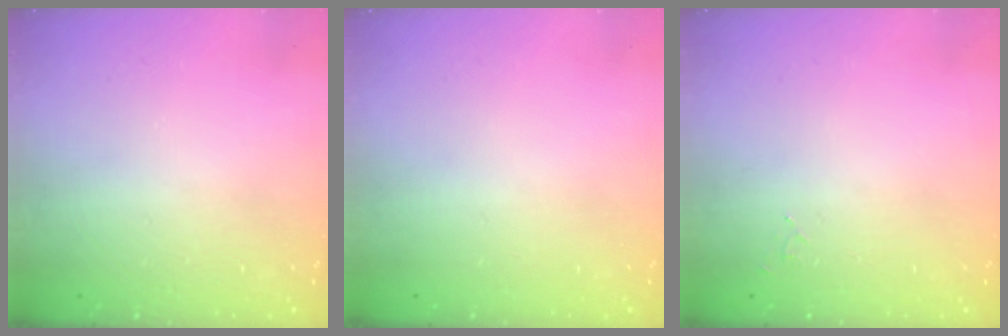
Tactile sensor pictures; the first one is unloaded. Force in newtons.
{"total": 0.0}
{"total": 5.2, "press": 5.2, "slide": 0.4}